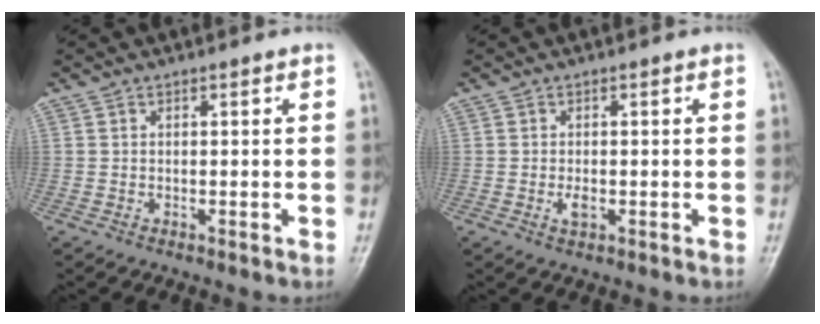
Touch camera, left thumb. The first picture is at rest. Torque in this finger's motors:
{"motor_torque": [0.26, 0.39, 0.44, 0.21, 0.00]}